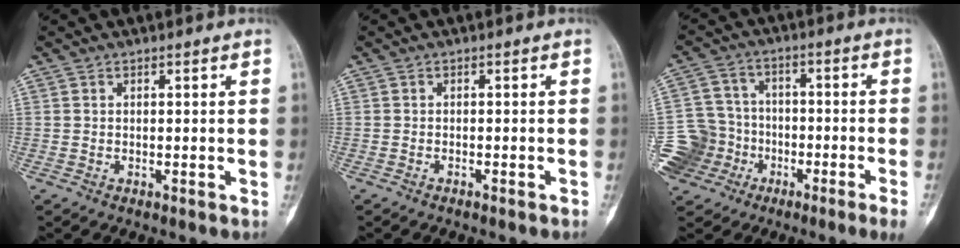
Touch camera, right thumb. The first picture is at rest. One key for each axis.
{"total": 1.5, "fx": -1.3, "fy": 0.1, "fz": 0.8, "tx": -0.019, "ty": 0.008, "tz": -0.012}
{"total": 11.1, "fx": -6.5, "fy": 8.2, "fz": 3.7, "tx": -0.058, "ty": 0.058, "tz": -0.117}